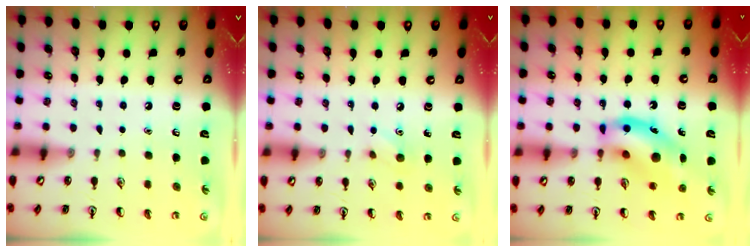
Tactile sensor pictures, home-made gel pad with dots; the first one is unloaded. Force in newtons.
{"total": 5.8, "press": 5.6, "slide": 1.7}
{"total": 16.0, "press": 15.8, "slide": 2.5}